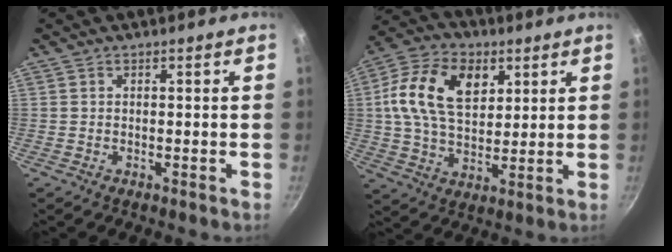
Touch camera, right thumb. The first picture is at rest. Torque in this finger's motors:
{"motor_torque": [-0.39, 0.95, 0.47, -0.33, 0.24]}